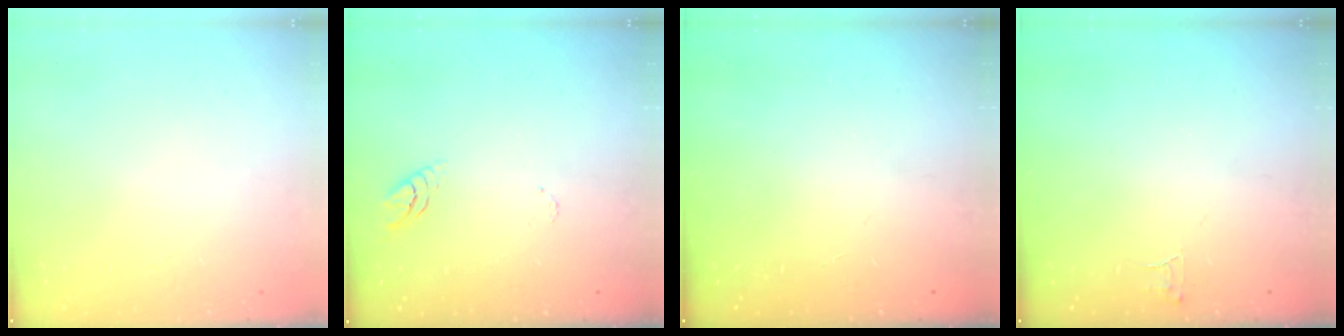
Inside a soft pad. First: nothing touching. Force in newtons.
{"total": 3.5, "press": 3.4, "slide": 0.3}
{"total": 0.0}
{"total": 2.8, "press": 2.8, "slide": 0.2}